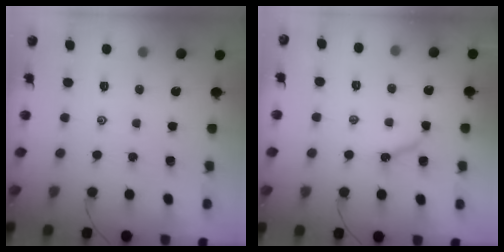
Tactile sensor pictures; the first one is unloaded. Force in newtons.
{"total": 5.7, "press": 5.7, "slide": 0.5}